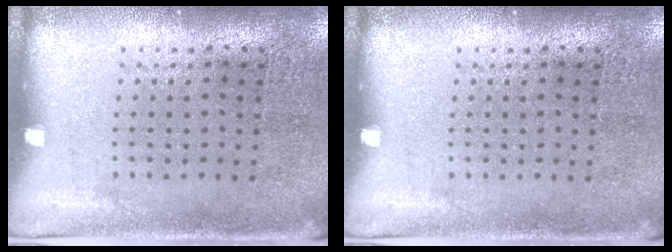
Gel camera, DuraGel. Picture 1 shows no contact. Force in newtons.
{"total": 0.0}